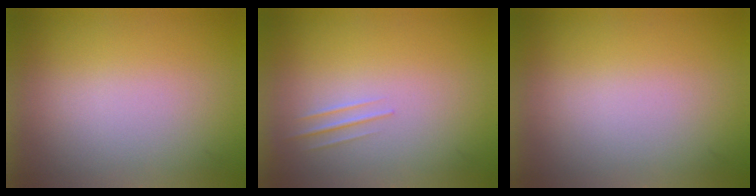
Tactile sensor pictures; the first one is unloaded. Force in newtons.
{"total": 1.0}
{"total": 1.2}